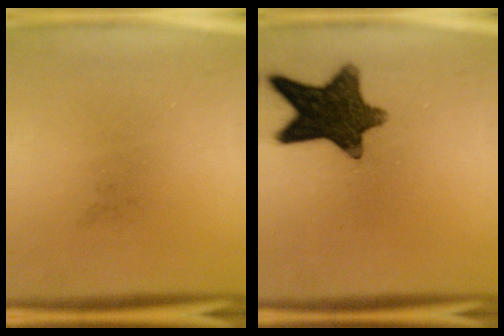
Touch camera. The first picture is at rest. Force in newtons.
{"total": 12.8}